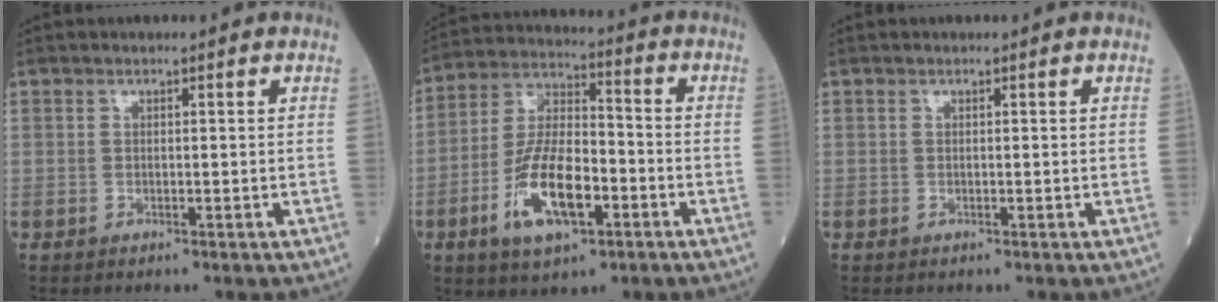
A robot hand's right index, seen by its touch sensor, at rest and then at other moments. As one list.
[{"total": 13.2, "force": [-5.1, 4.9, 11.2], "torque": [-0.229, 0.003, -0.090]}, {"total": 0.0}]